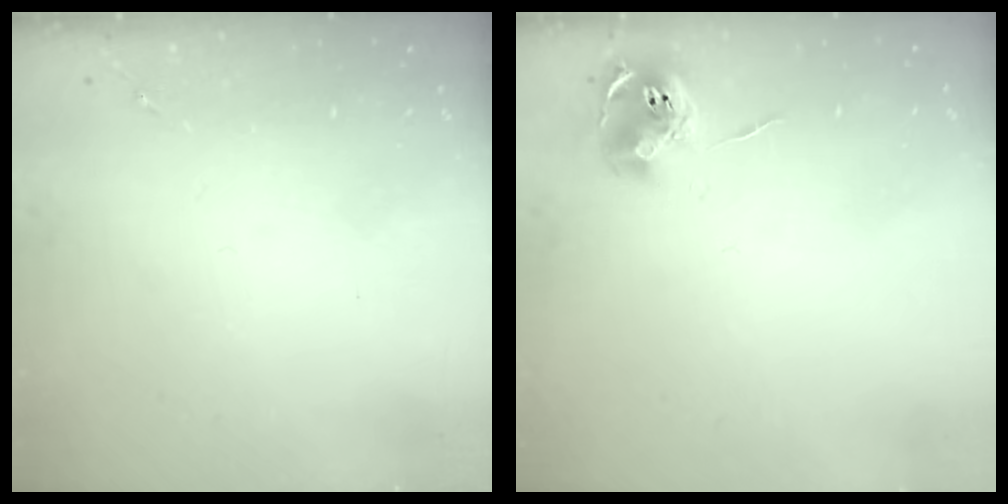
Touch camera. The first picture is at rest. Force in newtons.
{"total": 8.7, "press": 8.7, "slide": 0.4}